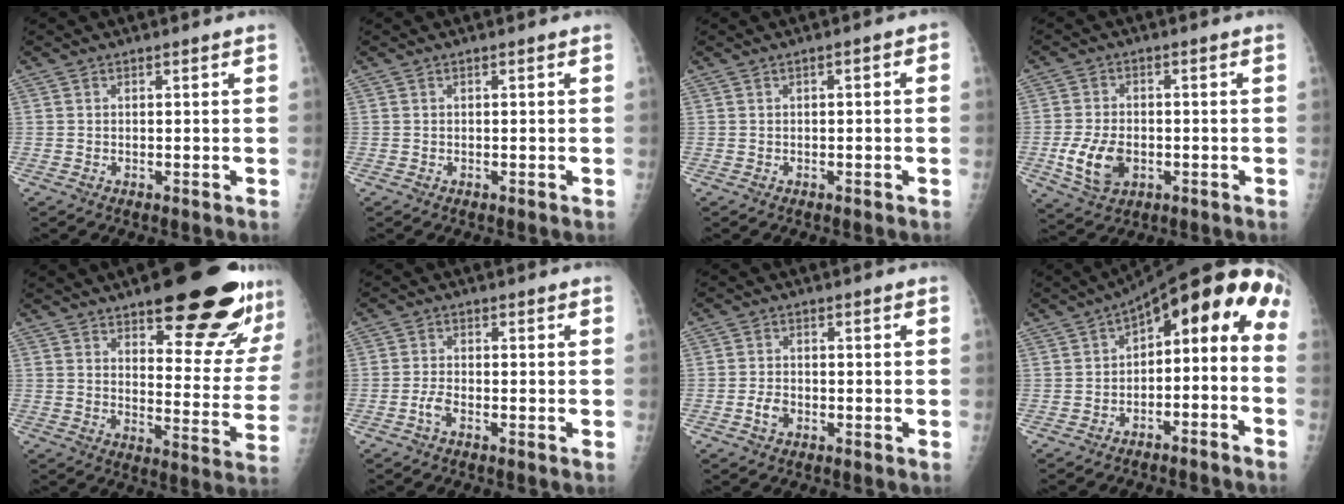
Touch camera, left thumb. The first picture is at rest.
{"total": 0.0}
{"total": 1.3, "force": [-0.1, 0.6, 1.2], "torque": [-0.011, 0.009, -0.006]}
{"total": 8.4, "force": [-1.9, 5.7, 5.9], "torque": [-0.104, 0.001, -0.028]}
{"total": 23.5, "force": [15.3, 7.0, 16.4], "torque": [-0.177, -0.079, 0.205]}
{"total": 2.0, "force": [-1.1, 0.7, 1.5], "torque": [-0.034, 0.005, -0.026]}
{"total": 2.5, "force": [-1.0, 1.7, 1.5], "torque": [-0.025, 0.006, -0.020]}
{"total": 15.2, "force": [-4.0, 8.8, 11.8], "torque": [-0.136, 0.092, -0.058]}